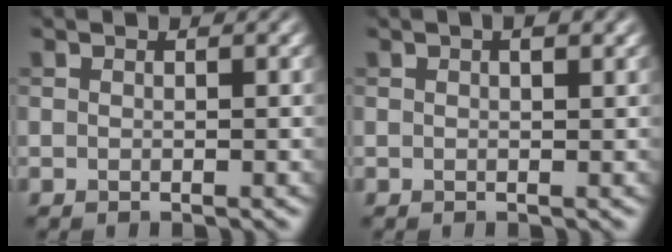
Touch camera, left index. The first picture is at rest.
{"total": 1.5, "force": [0.9, 0.4, 1.1], "torque": [-0.004, 0.000, 0.011]}